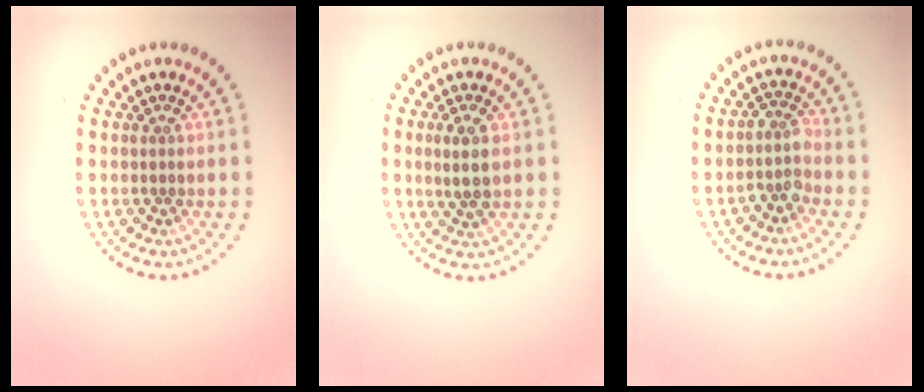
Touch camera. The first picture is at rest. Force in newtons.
{"total": 2.4, "press": 2.3, "slide": 0.8}
{"total": 2.0, "press": 1.6, "slide": 1.2}